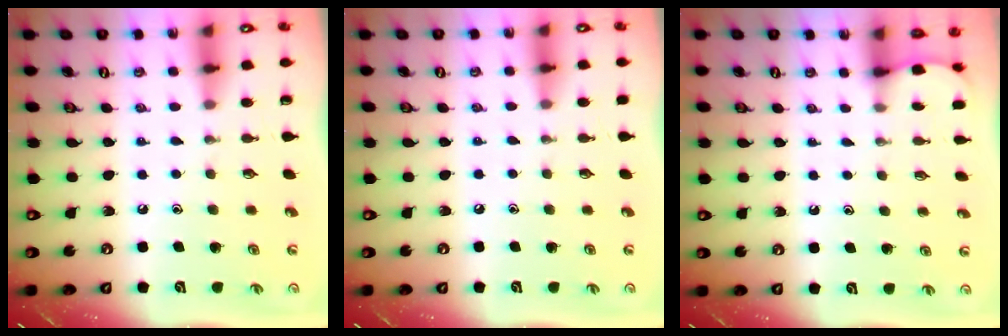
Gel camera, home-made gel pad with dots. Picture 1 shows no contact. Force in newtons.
{"total": 1.0, "press": 1.0, "slide": 0.2}
{"total": 1.7, "press": 1.6, "slide": 0.2}